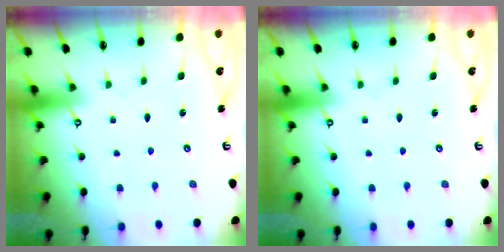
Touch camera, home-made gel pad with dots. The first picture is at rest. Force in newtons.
{"total": 0.0}